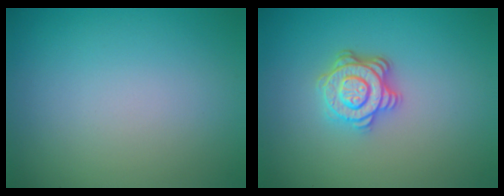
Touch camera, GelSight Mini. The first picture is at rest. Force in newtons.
{"total": 4.1, "press": 3.2, "slide": 2.6}